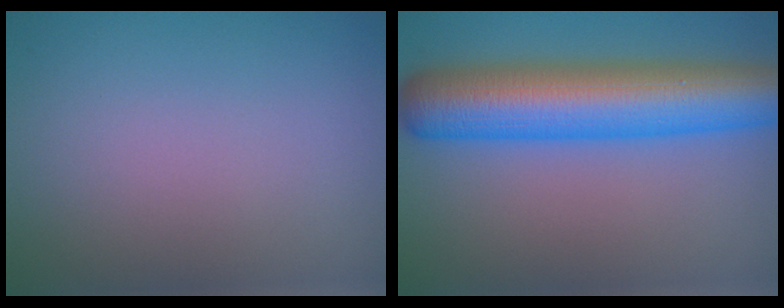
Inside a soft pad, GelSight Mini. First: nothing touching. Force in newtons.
{"total": 10.5, "press": 10.5, "slide": 0.2}